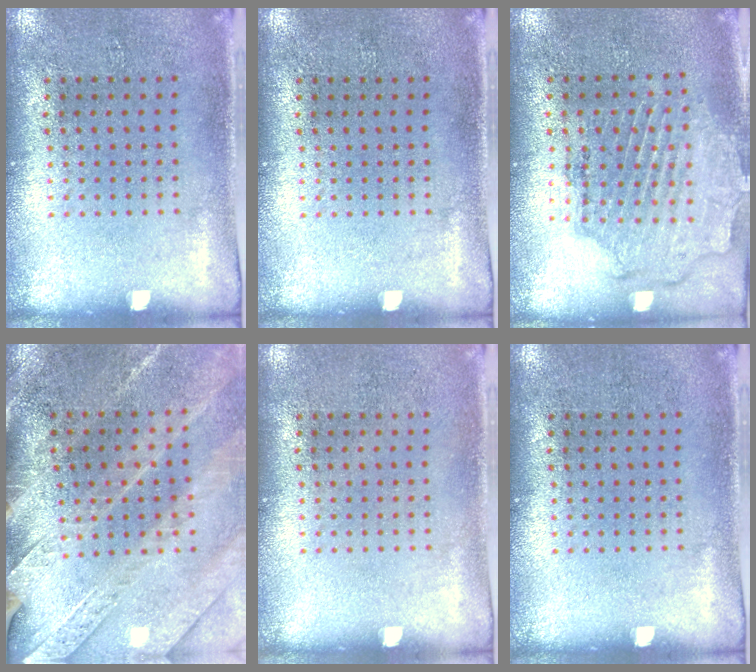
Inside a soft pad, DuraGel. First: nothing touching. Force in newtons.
{"total": 0.0}
{"total": 1.8, "press": 1.7, "slide": 0.6}
{"total": 2.9, "press": 2.9, "slide": 0.4}
{"total": 0.0}
{"total": 0.0}